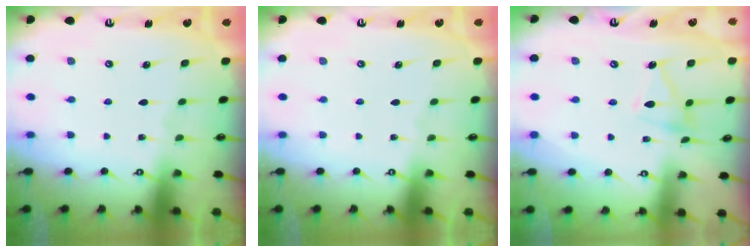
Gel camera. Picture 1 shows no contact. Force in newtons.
{"total": 0.0}
{"total": 10.5, "press": 10.4, "slide": 0.8}